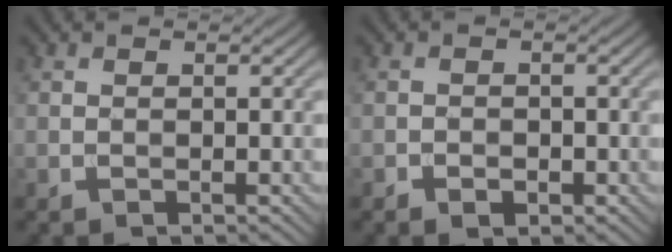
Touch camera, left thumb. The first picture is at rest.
{"total": 1.4, "force": [-0.8, 0.9, 0.7], "torque": [-0.010, -0.003, -0.014]}